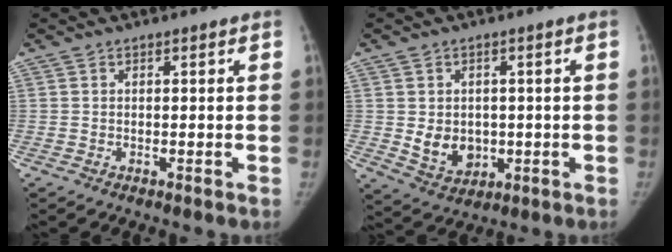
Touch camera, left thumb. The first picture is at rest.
{"total": 7.1, "force": [-0.5, 5.8, 4.1], "torque": [-0.040, -0.006, 0.011]}